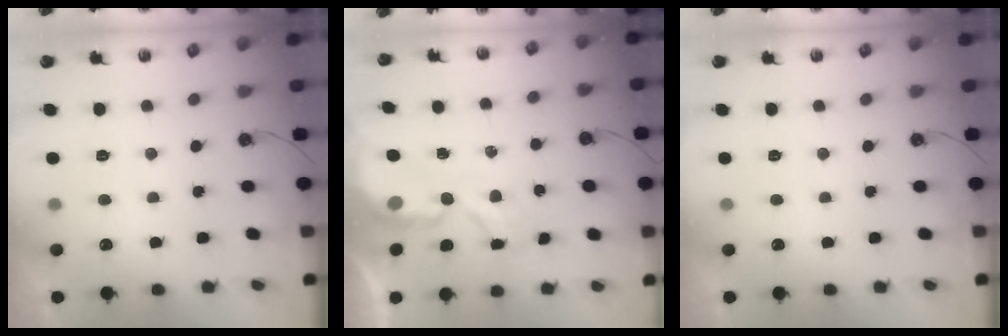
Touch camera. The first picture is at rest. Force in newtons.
{"total": 4.0, "press": 4.0, "slide": 0.2}
{"total": 0.0}